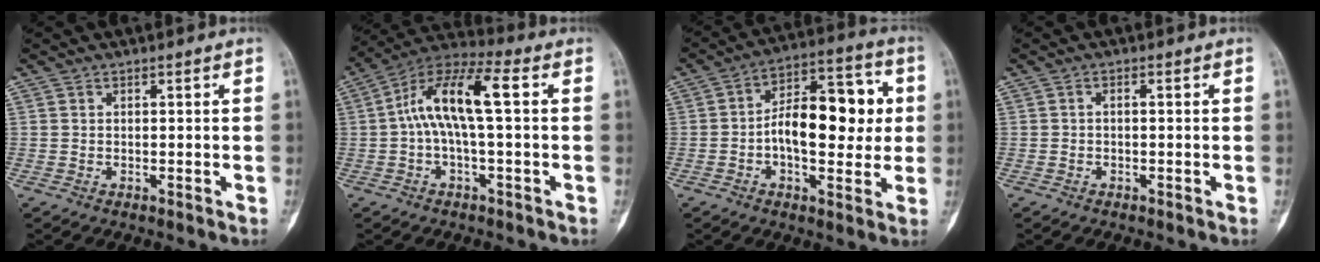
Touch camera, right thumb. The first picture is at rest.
{"total": 12.3, "force": [1.0, 3.8, 11.6], "torque": [-0.233, 0.045, 0.012]}
{"total": 16.3, "force": [0.3, 8.6, 13.9], "torque": [-0.183, 0.030, -0.002]}
{"total": 0.7, "force": [-0.1, 0.3, 0.7], "torque": [-0.015, 0.005, -0.004]}